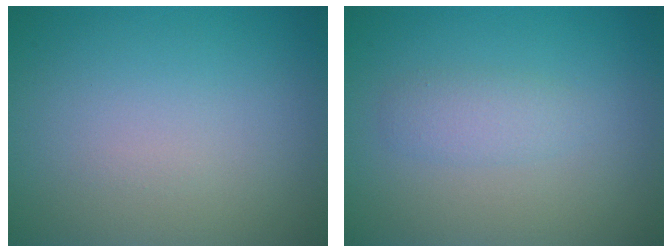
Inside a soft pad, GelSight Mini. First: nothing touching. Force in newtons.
{"total": 1.7, "press": 1.7, "slide": 0.1}